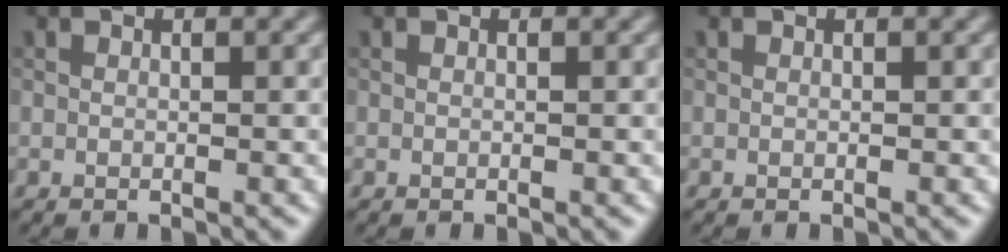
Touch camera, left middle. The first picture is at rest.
{"total": 0.0}
{"total": 0.0}